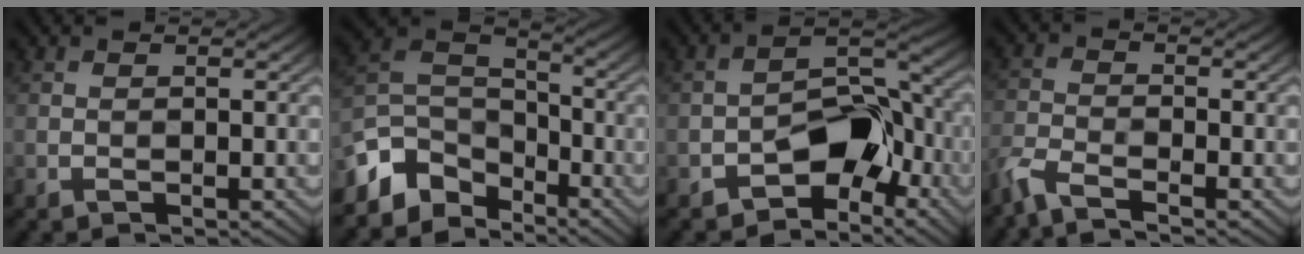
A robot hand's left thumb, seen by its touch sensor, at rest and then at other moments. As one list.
[{"total": 9.0, "force": [-6.0, 5.5, 3.8], "torque": [-0.095, -0.001, -0.124]}, {"total": 8.3, "force": [-4.3, 4.6, 5.4], "torque": [-0.068, 0.006, -0.085]}, {"total": 4.5, "force": [-3.7, 1.1, 2.3], "torque": [-0.062, -0.013, -0.077]}]